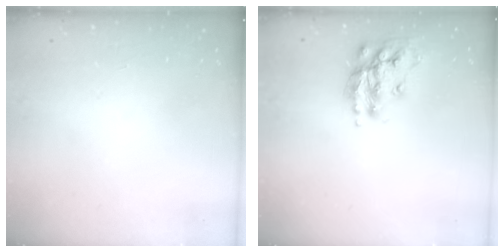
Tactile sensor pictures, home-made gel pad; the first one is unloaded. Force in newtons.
{"total": 14.5, "press": 14.5, "slide": 1.0}